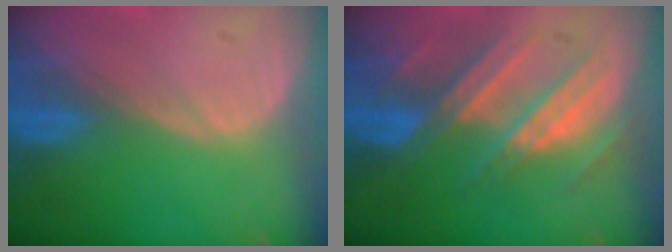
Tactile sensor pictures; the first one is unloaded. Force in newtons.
{"total": 8.0, "press": 7.9, "slide": 1.1}